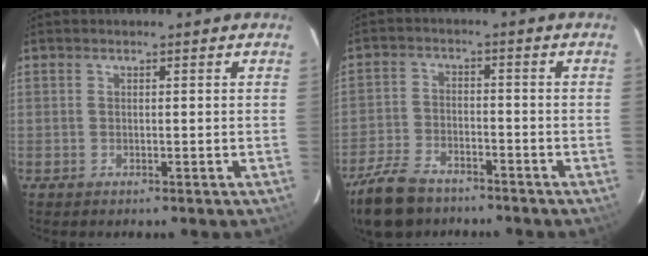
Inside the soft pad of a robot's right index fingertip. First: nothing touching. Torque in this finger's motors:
{"motor_torque": [0.66, -0.67, 0.21, 0.05]}